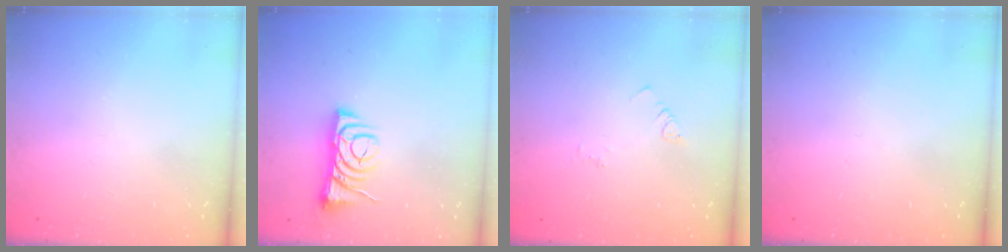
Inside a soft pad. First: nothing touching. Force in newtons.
{"total": 9.8, "press": 9.7, "slide": 1.1}
{"total": 2.5, "press": 2.5, "slide": 0.4}
{"total": 0.0}